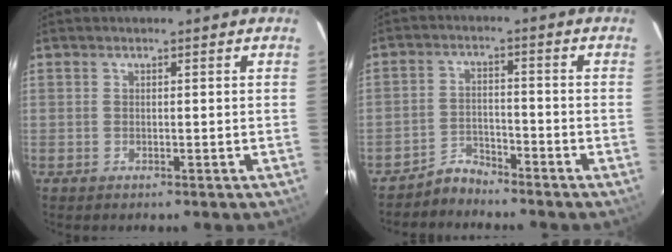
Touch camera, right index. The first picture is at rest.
{"total": 4.1, "force": [-3.9, 1.1, -0.2], "torque": [0.000, 0.014, -0.070]}